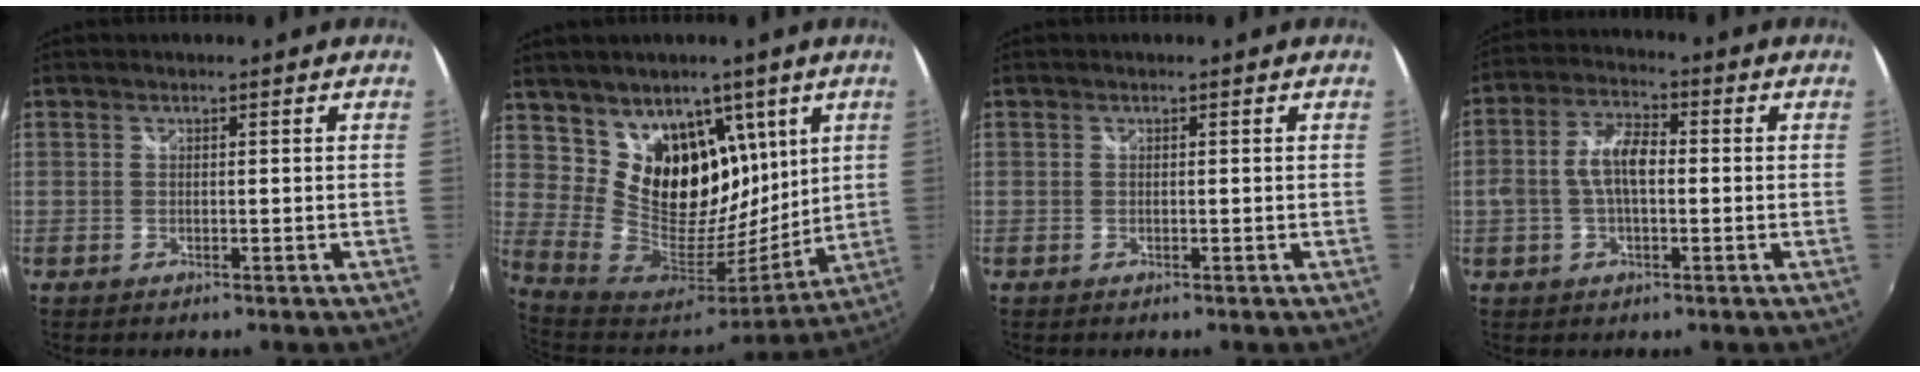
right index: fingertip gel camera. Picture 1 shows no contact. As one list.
[{"total": 19.3, "force": [9.6, 14.2, 9.0], "torque": [-0.168, -0.015, 0.183]}, {"total": 0.0}, {"total": 7.6, "force": [-0.5, 3.7, 6.6], "torque": [-0.131, 0.013, -0.008]}]